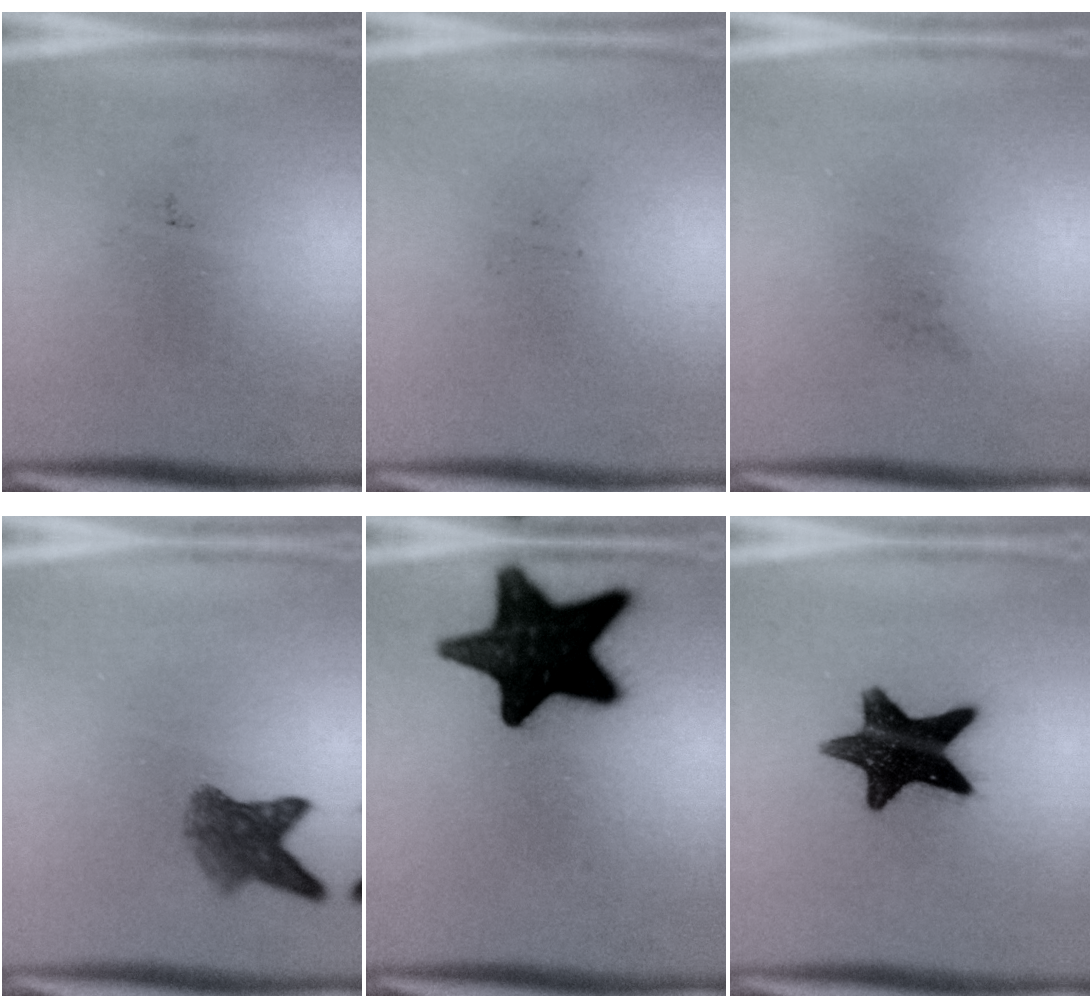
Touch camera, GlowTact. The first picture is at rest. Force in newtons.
{"total": 0.0}
{"total": 0.0}
{"total": 4.9}
{"total": 18.4}
{"total": 15.1}